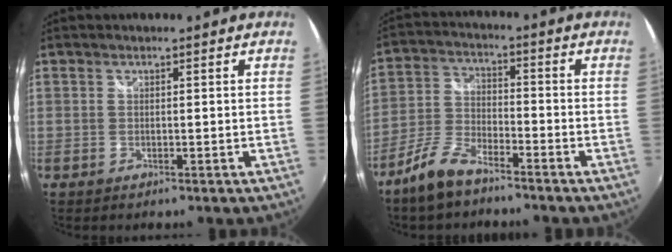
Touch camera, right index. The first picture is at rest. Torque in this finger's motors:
{"motor_torque": [0.58, -0.47, 0.28, 0.02]}